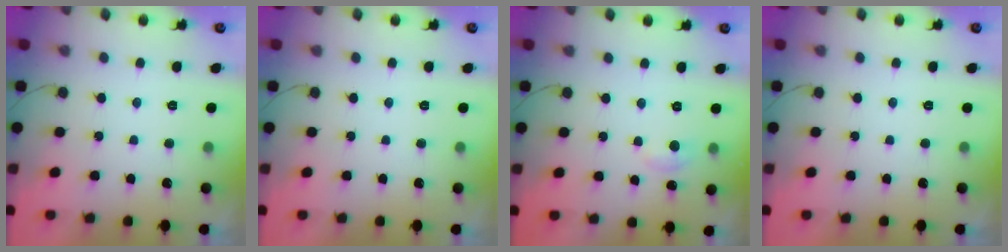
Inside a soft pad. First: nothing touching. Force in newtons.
{"total": 0.0}
{"total": 4.8, "press": 4.7, "slide": 0.7}
{"total": 0.0}